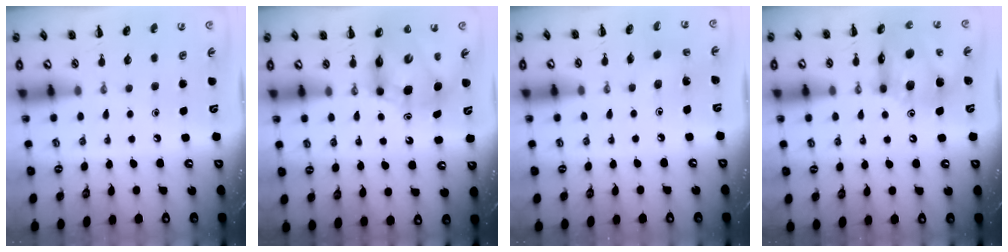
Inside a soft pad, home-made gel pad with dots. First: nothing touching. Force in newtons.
{"total": 10.5, "press": 10.0, "slide": 3.1}
{"total": 1.6, "press": 1.5, "slide": 0.6}
{"total": 17.1, "press": 16.9, "slide": 3.0}